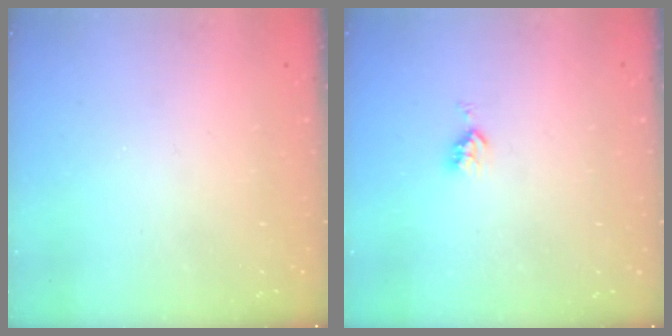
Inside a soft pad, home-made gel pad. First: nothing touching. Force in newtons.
{"total": 4.4, "press": 4.3, "slide": 0.6}